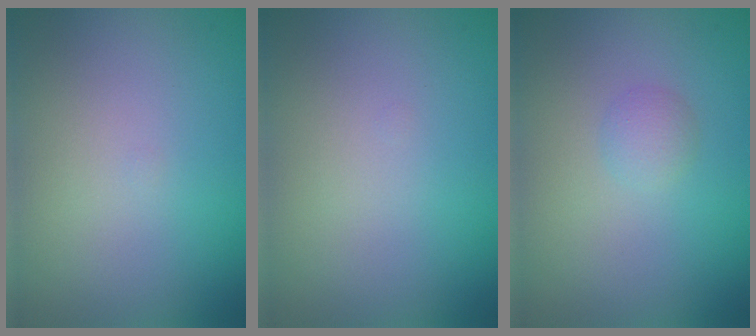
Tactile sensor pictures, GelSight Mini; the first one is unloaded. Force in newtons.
{"total": 0.0}
{"total": 1.3, "press": 1.3, "slide": 0.1}